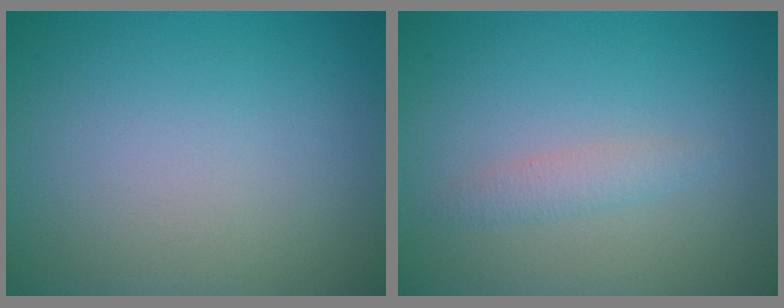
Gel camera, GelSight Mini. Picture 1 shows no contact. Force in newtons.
{"total": 1.4, "press": 1.4, "slide": 0.0}